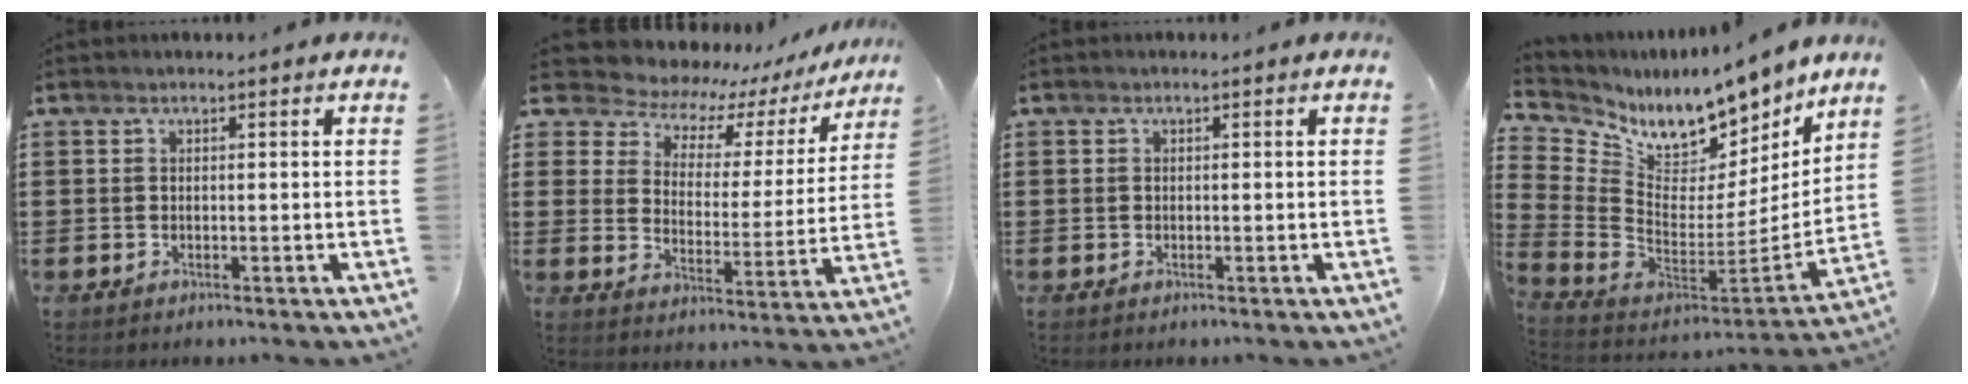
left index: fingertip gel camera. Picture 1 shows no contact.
{"total": 5.8, "force": [5.1, 2.7, 0.7], "torque": [-0.044, -0.044, 0.083]}
{"total": 0.0}
{"total": 10.2, "force": [8.5, 3.8, 4.1], "torque": [-0.109, -0.073, 0.149]}